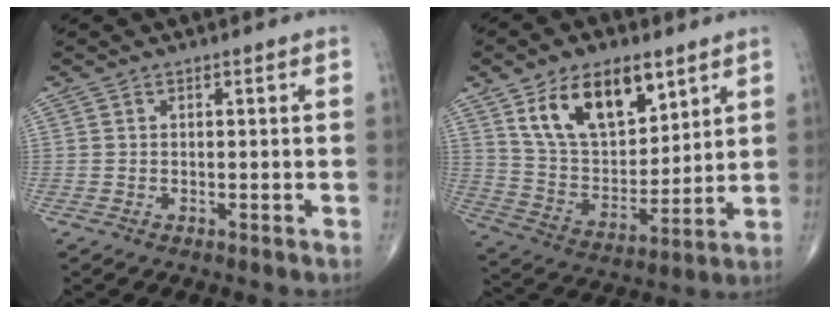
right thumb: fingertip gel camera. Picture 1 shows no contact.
{"total": 17.5, "force": [9.4, 9.3, 11.4], "torque": [-0.155, -0.041, 0.182]}